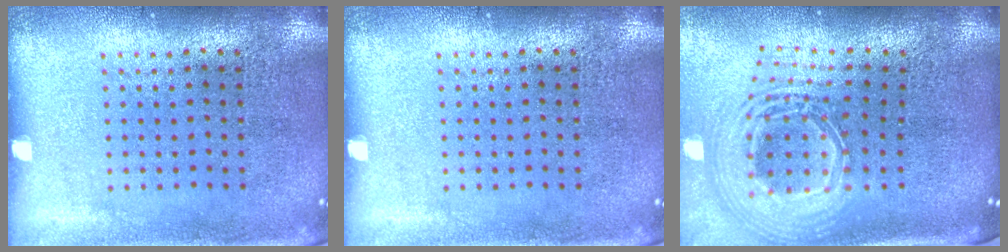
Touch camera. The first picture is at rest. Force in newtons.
{"total": 0.0}
{"total": 2.8, "press": 1.9, "slide": 2.0}